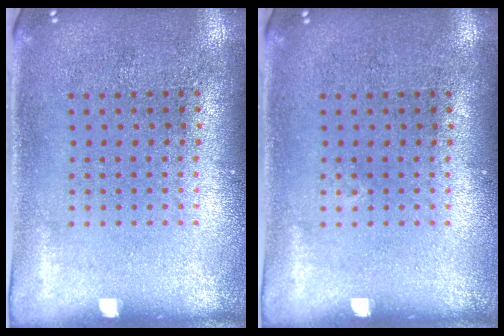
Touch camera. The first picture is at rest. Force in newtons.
{"total": 0.0}